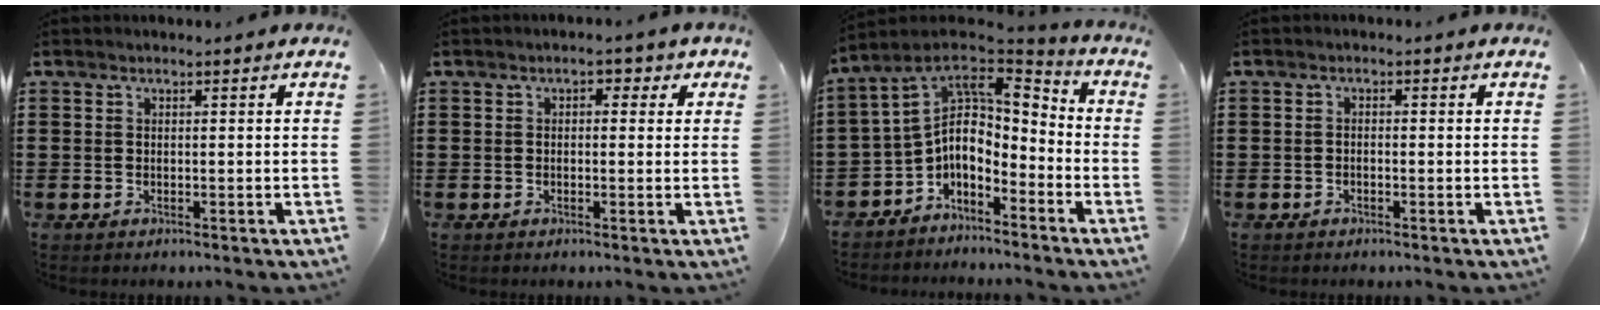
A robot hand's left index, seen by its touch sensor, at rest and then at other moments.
{"total": 1.7, "force": [-0.1, 1.1, 1.3], "torque": [-0.030, 0.009, -0.008]}
{"total": 7.2, "force": [-2.6, 4.3, 5.1], "torque": [-0.120, -0.006, -0.060]}
{"total": 0.7, "force": [-0.6, 0.2, 0.2], "torque": [-0.007, -0.003, -0.012]}